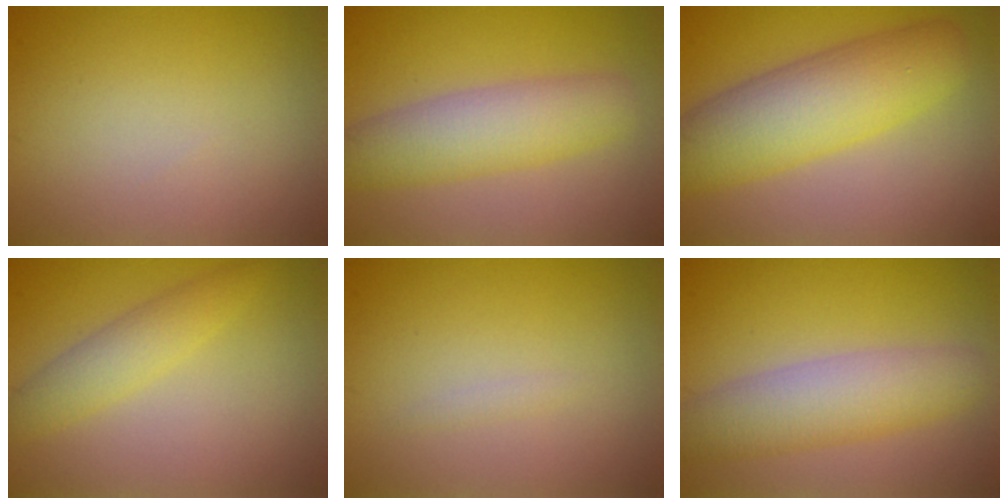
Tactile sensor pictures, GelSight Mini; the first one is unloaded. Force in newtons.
{"total": 5.6, "press": 5.6, "slide": 0.2}
{"total": 8.1, "press": 8.1, "slide": 0.2}
{"total": 2.9, "press": 2.9, "slide": 0.1}
{"total": 0.5, "press": 0.5, "slide": 0.1}
{"total": 5.7, "press": 5.6, "slide": 0.3}